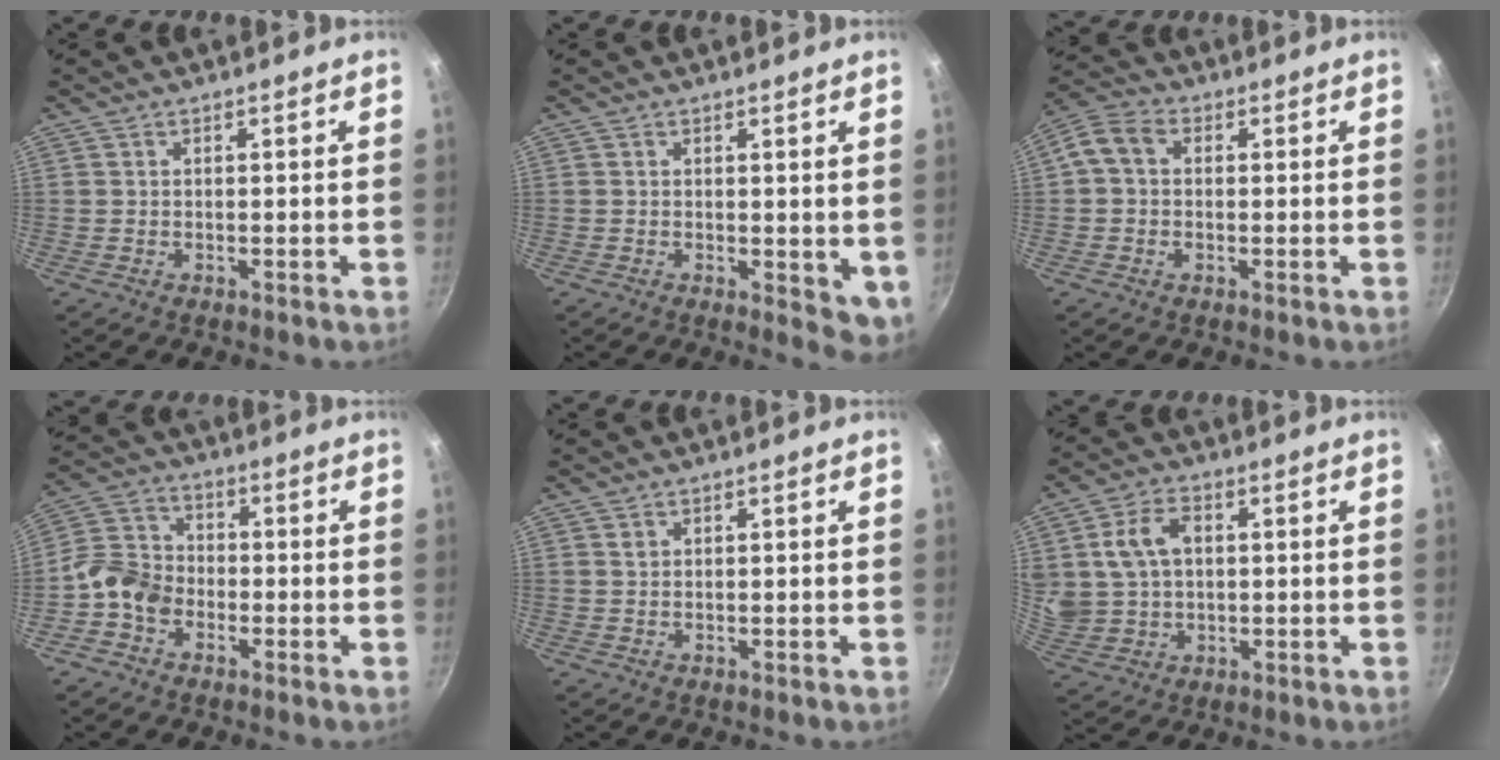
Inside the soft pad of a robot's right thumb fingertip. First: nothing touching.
{"total": 4.8, "force": [0.6, 2.6, 4.0], "torque": [-0.040, -0.004, 0.012]}
{"total": 6.3, "force": [0.3, 4.9, 3.9], "torque": [-0.078, 0.017, -0.012]}
{"total": 8.2, "force": [-3.2, 6.3, 4.1], "torque": [-0.061, 0.033, -0.081]}
{"total": 0.9, "force": [0.4, 0.7, 0.3], "torque": [-0.003, 0.002, 0.008]}
{"total": 11.6, "force": [2.1, 8.7, 7.4], "torque": [-0.125, 0.001, 0.044]}